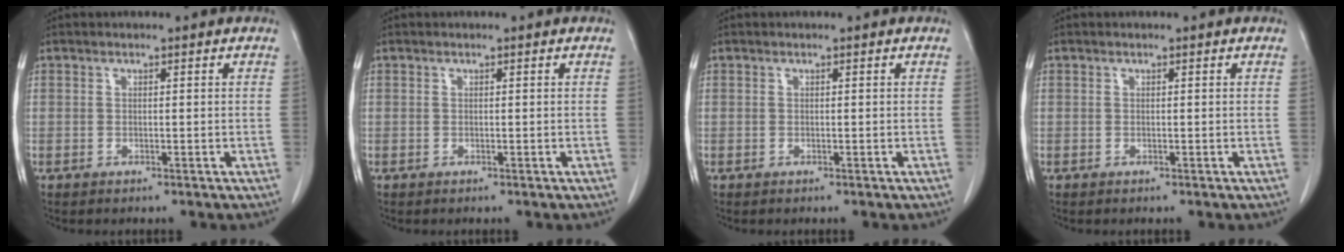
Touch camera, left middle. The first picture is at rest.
{"total": 0.0}
{"total": 0.0}
{"total": 0.0}